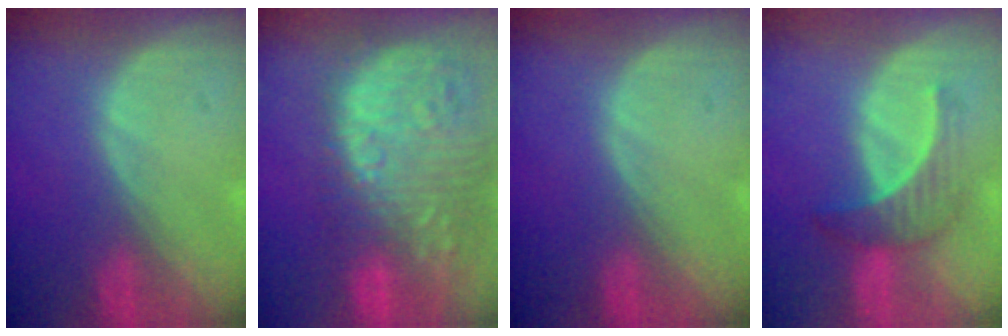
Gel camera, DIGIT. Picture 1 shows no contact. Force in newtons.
{"total": 16.0, "press": 13.2, "slide": 9.1}
{"total": 0.0}
{"total": 4.5, "press": 4.4, "slide": 0.8}